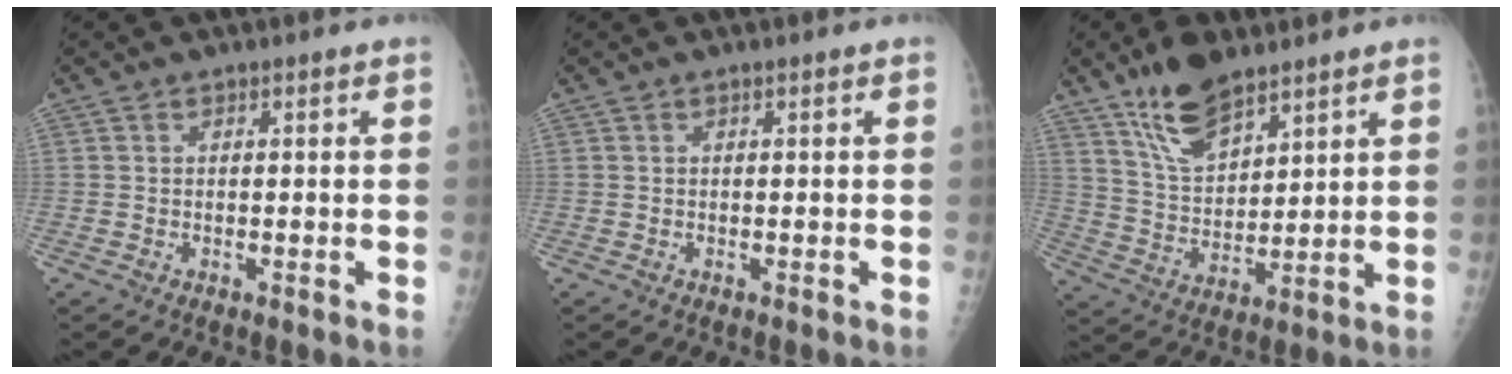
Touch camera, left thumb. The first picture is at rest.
{"total": 0.0}
{"total": 11.2, "force": [8.0, 4.7, 6.4], "torque": [-0.097, -0.045, 0.159]}